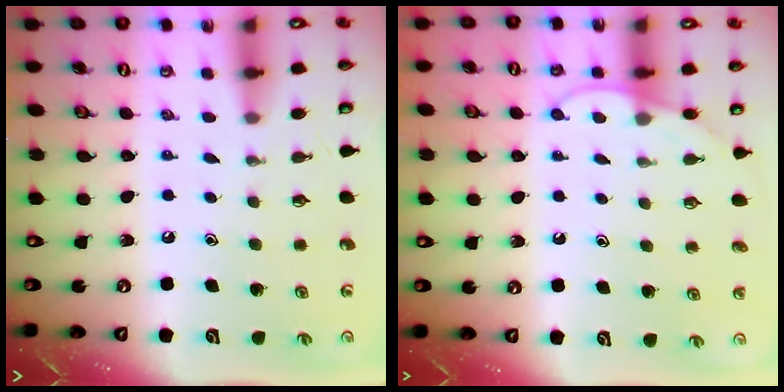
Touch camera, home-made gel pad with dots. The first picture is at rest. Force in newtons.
{"total": 6.2, "press": 6.1, "slide": 0.5}